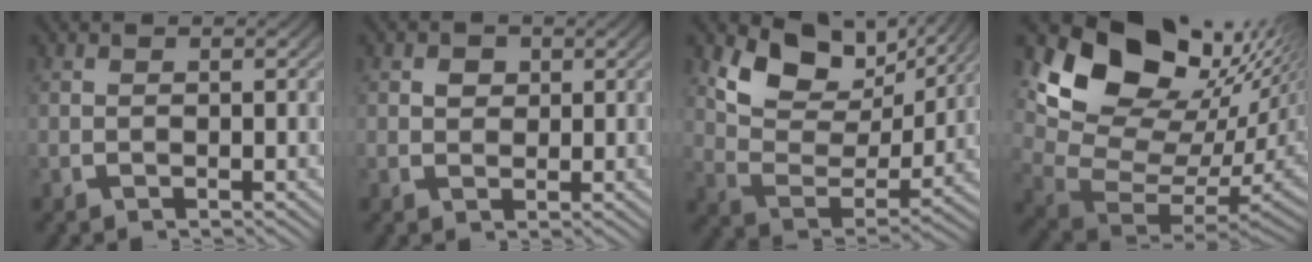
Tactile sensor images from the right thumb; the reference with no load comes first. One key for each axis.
{"total": 1.5, "fx": 0.6, "fy": 1.3, "fz": 0.7, "tx": -0.008, "ty": -0.008, "tz": 0.015}
{"total": 9.0, "fx": 4.6, "fy": 4.6, "fz": 6.3, "tx": -0.113, "ty": 0.005, "tz": 0.074}
{"total": 16.2, "fx": 2.0, "fy": 11.0, "fz": 11.7, "tx": -0.227, "ty": -0.040, "tz": 0.044}